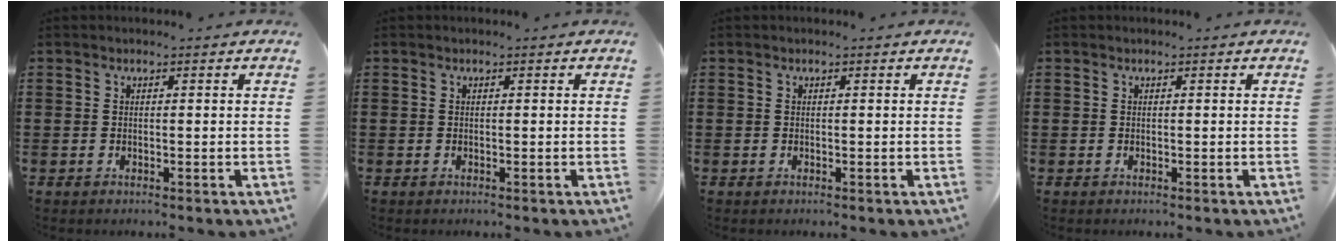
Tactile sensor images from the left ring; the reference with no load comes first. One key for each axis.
{"total": 0.0}
{"total": 0.0}
{"total": 0.0}